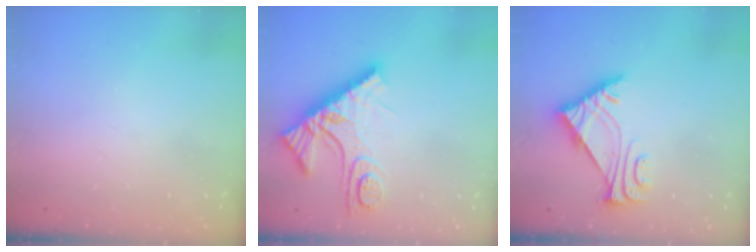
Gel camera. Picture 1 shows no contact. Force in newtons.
{"total": 12.1, "press": 12.0, "slide": 1.1}
{"total": 6.6, "press": 6.6, "slide": 1.0}